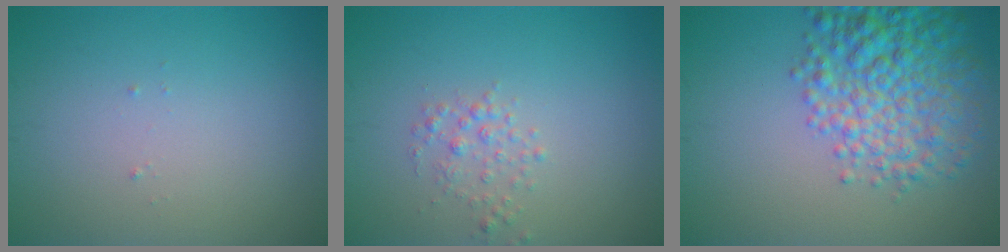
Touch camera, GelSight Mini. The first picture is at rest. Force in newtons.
{"total": 1.5, "press": 1.5, "slide": 0.0}
{"total": 7.0, "press": 7.0, "slide": 0.2}